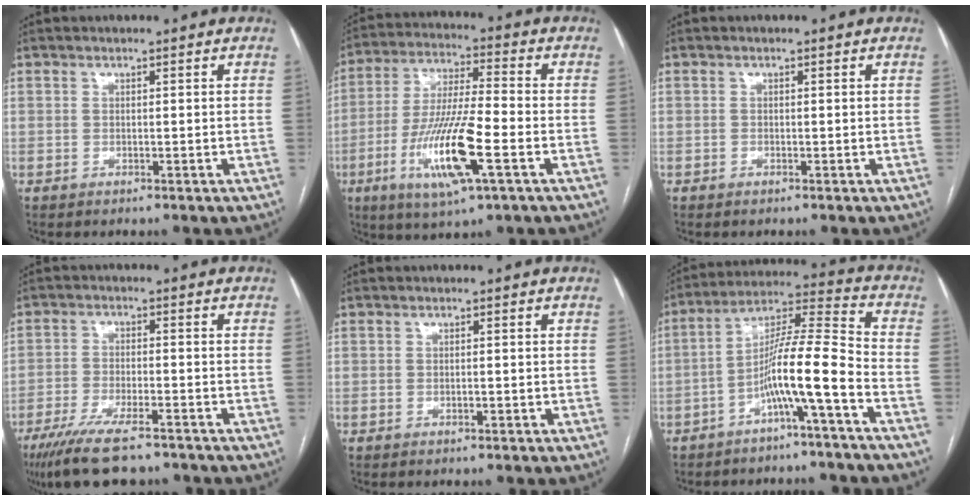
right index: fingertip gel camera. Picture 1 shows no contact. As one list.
[{"total": 14.8, "force": [-5.2, 1.5, 13.8], "torque": [-0.275, -0.017, -0.093]}, {"total": 0.0}, {"total": 11.6, "force": [-8.9, 2.3, 7.1], "torque": [-0.124, -0.027, -0.146]}, {"total": 0.6, "force": [-0.3, 0.1, 0.5], "torque": [-0.012, 0.000, -0.003]}, {"total": 10.9, "force": [-4.9, -0.7, 9.7], "torque": [-0.172, 0.018, -0.090]}]